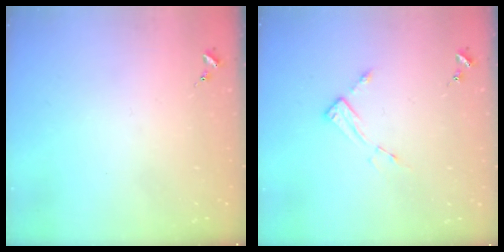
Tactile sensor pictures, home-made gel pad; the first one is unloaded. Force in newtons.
{"total": 4.4, "press": 4.4, "slide": 0.2}